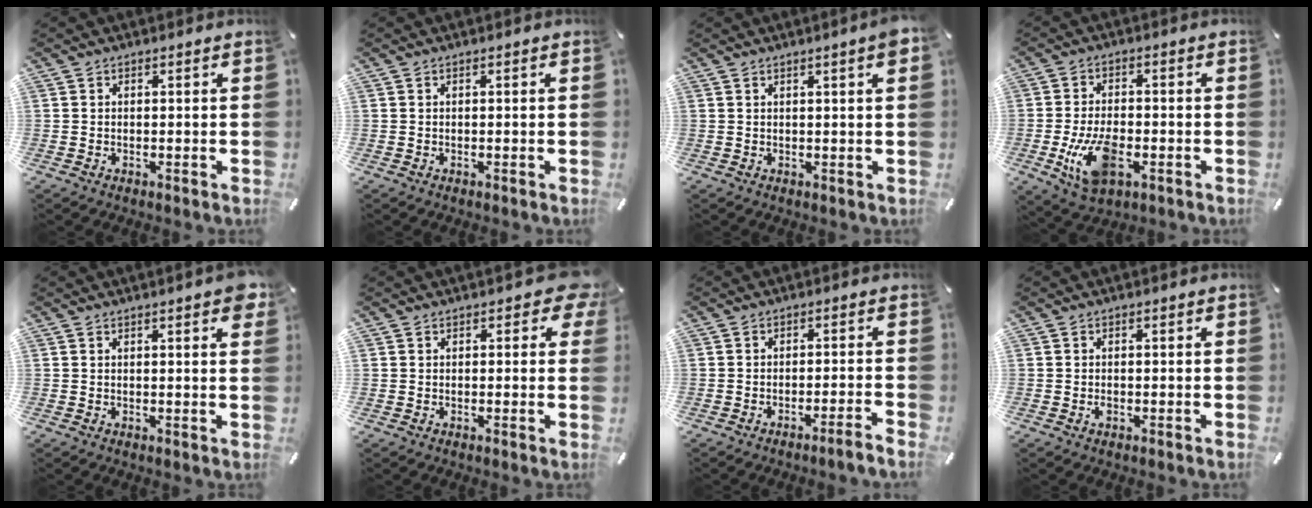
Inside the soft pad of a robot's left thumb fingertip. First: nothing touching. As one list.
[{"total": 0.0}, {"total": 3.3, "force": [1.3, 0.2, 3.0], "torque": [-0.049, -0.004, 0.020]}, {"total": 10.9, "force": [-3.2, 6.3, 8.2], "torque": [-0.172, -0.002, -0.056]}, {"total": 3.0, "force": [1.6, 0.6, 2.4], "torque": [-0.033, -0.005, 0.024]}, {"total": 4.3, "force": [2.1, 2.7, 2.6], "torque": [-0.023, -0.004, 0.034]}, {"total": 3.3, "force": [-1.9, -0.3, 2.7], "torque": [-0.041, -0.005, -0.033]}, {"total": 0.7, "force": [-0.2, 0.5, 0.5], "torque": [-0.009, 0.000, -0.004]}]